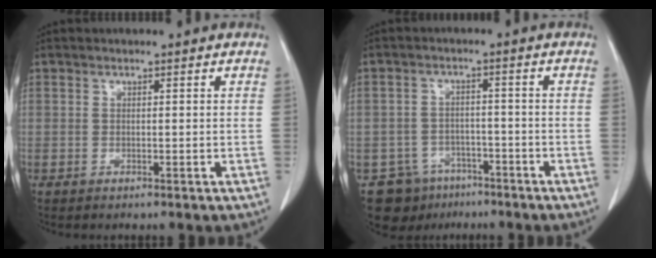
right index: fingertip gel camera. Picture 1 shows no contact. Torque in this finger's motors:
{"motor_torque": [-0.90, 0.11, -1.05, -0.21]}